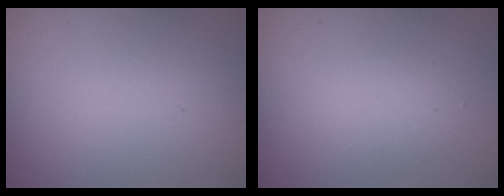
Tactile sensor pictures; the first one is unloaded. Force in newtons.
{"total": 2.3, "press": 2.3, "slide": 0.1}